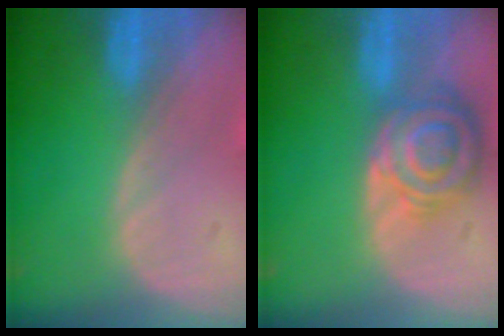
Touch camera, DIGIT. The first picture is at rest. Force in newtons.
{"total": 8.2, "press": 7.2, "slide": 4.0}